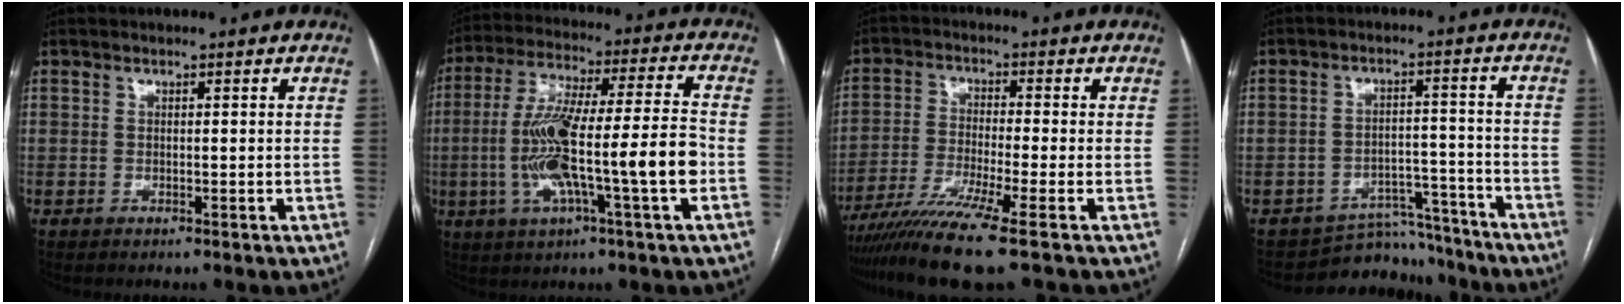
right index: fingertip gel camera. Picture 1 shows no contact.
{"total": 16.6, "force": [-3.5, 0.8, 16.2], "torque": [-0.303, 0.010, -0.061]}
{"total": 10.0, "force": [-7.2, -1.8, 6.6], "torque": [-0.119, -0.032, -0.128]}
{"total": 8.6, "force": [-8.0, 3.1, -0.8], "torque": [0.025, 0.041, -0.113]}